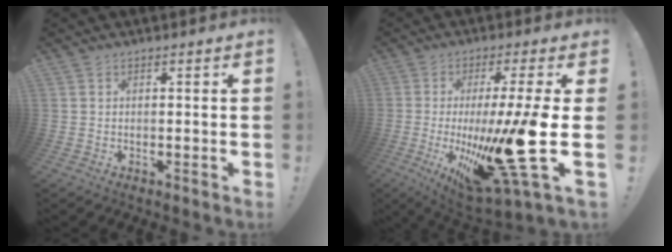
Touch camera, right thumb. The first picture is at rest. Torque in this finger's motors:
{"motor_torque": [1.59, 1.60, 2.14, -0.63, 0.60]}